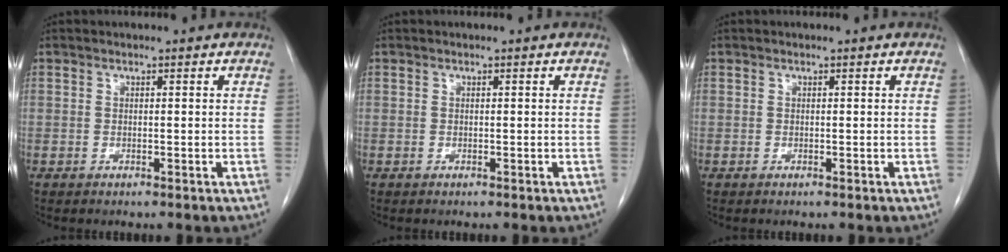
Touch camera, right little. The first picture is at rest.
{"total": 0.0}
{"total": 0.0}